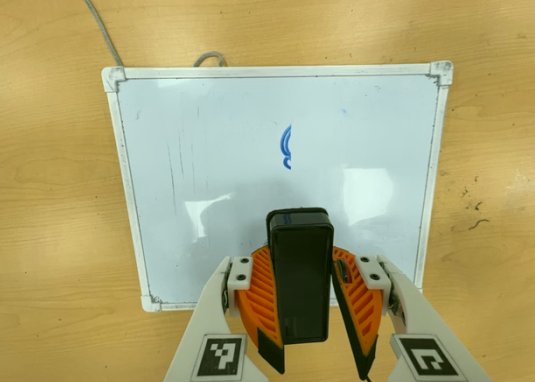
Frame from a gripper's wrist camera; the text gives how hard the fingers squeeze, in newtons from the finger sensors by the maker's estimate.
{"total": 8.1, "left": 8.4, "right": 7.7}